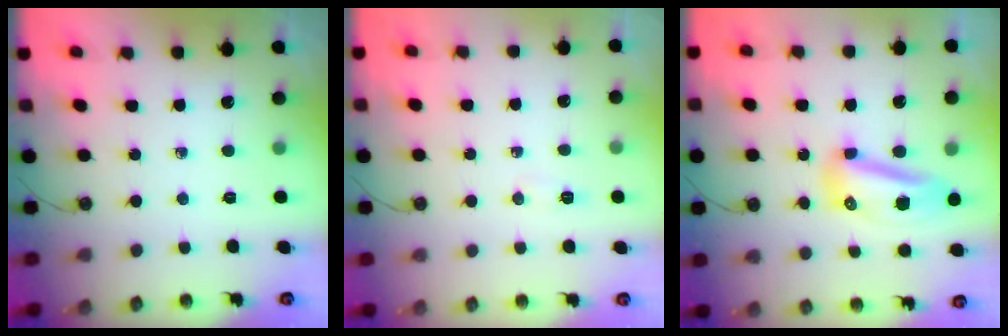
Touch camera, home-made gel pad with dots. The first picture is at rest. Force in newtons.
{"total": 4.1, "press": 4.0, "slide": 1.1}
{"total": 10.0, "press": 10.0, "slide": 1.0}